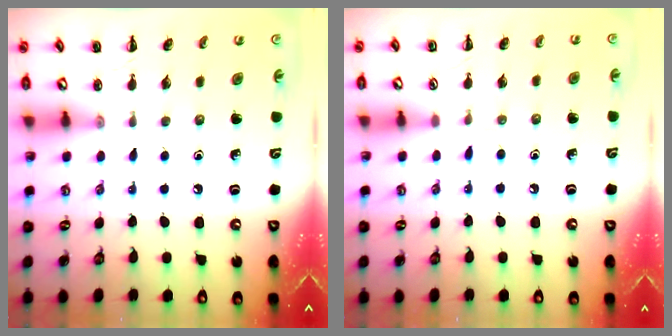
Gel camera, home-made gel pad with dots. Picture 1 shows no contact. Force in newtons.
{"total": 3.9, "press": 3.7, "slide": 1.3}